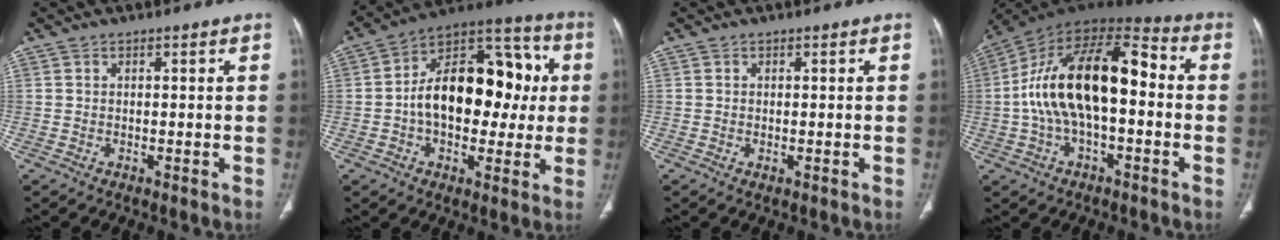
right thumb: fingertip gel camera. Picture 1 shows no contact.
{"total": 21.7, "force": [0.7, 13.3, 17.1], "torque": [-0.225, 0.041, 0.007]}
{"total": 0.6, "force": [-0.2, 0.3, 0.5], "torque": [-0.010, -0.003, -0.001]}
{"total": 20.7, "force": [-0.5, 10.2, 18.1], "torque": [-0.315, 0.050, -0.015]}